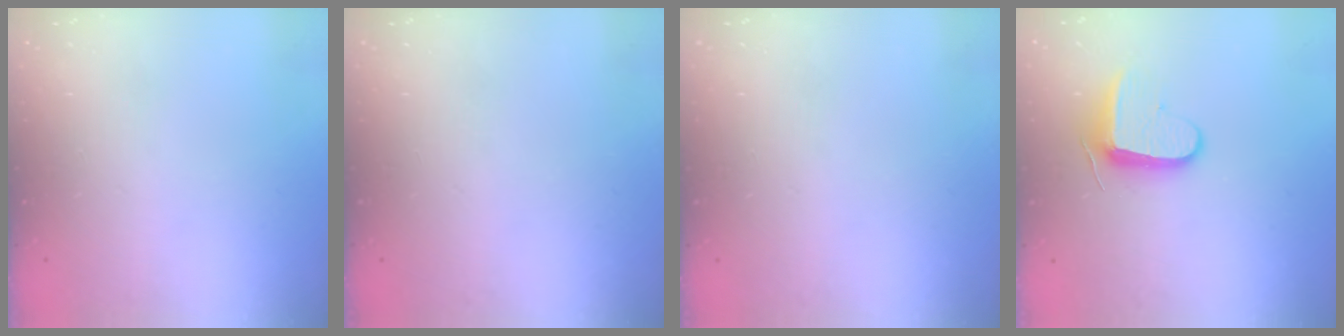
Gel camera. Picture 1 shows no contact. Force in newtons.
{"total": 0.0}
{"total": 0.5, "press": 0.5, "slide": 0.1}
{"total": 9.3, "press": 9.3, "slide": 0.6}